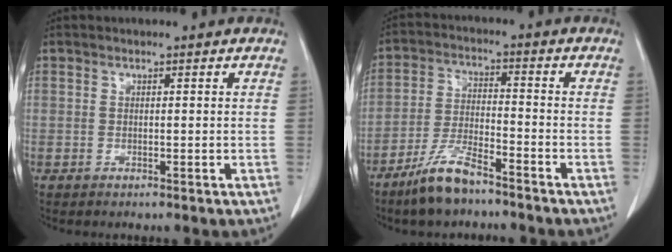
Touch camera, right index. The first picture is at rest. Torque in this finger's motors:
{"motor_torque": [0.30, -0.28, 0.29, 0.09]}